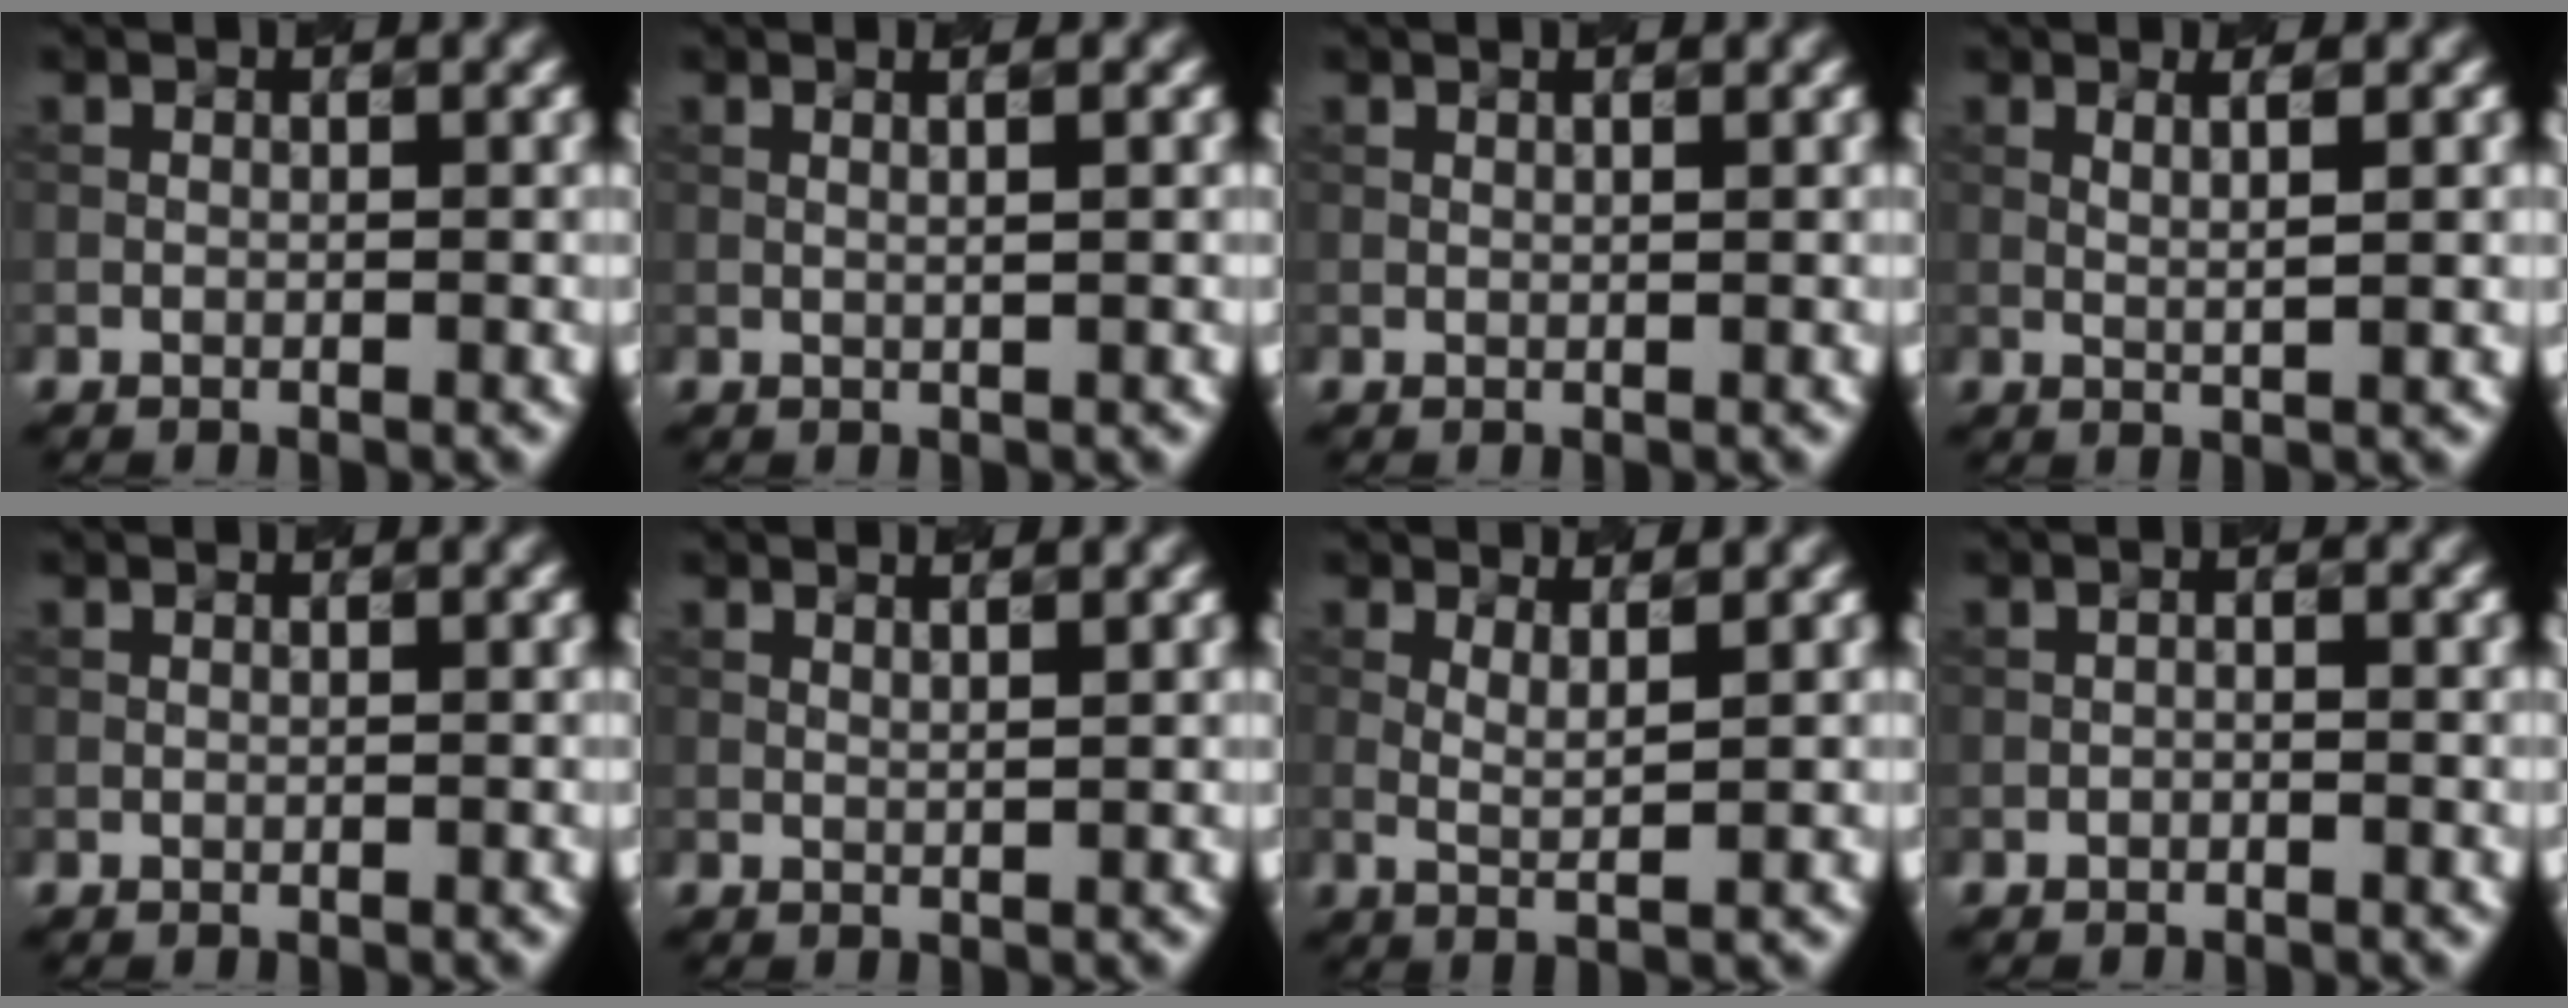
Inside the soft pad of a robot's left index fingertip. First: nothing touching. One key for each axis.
{"total": 2.1, "fx": 0.8, "fy": 0.7, "fz": 1.8, "tx": -0.015, "ty": 0.000, "tz": -0.007}
{"total": 0.9, "fx": 0.7, "fy": 0.1, "fz": 0.5, "tx": -0.010, "ty": -0.003, "tz": 0.008}
{"total": 2.4, "fx": 0.7, "fy": 0.6, "fz": 2.2, "tx": -0.029, "ty": 0.001, "tz": 0.006}
{"total": 0.0}
{"total": 1.6, "fx": 1.1, "fy": 0.4, "fz": 1.1, "tx": -0.012, "ty": 0.001, "tz": 0.010}
{"total": 2.4, "fx": 1.0, "fy": 0.4, "fz": 2.2, "tx": -0.036, "ty": -0.007, "tz": 0.018}
{"total": 0.7, "fx": -0.4, "fy": 0.3, "fz": 0.5, "tx": -0.008, "ty": 0.001, "tz": -0.008}